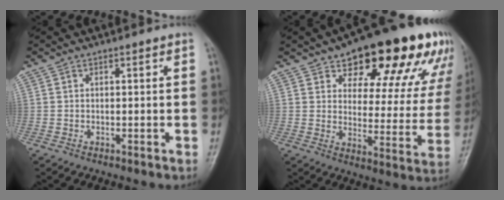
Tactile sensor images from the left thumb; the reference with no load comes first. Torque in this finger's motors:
{"motor_torque": [1.31, 1.40, 1.43, -1.34, 0.18]}